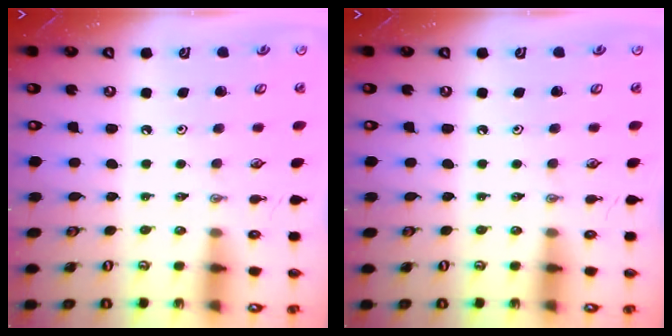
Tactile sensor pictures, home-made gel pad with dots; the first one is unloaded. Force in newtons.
{"total": 0.0}